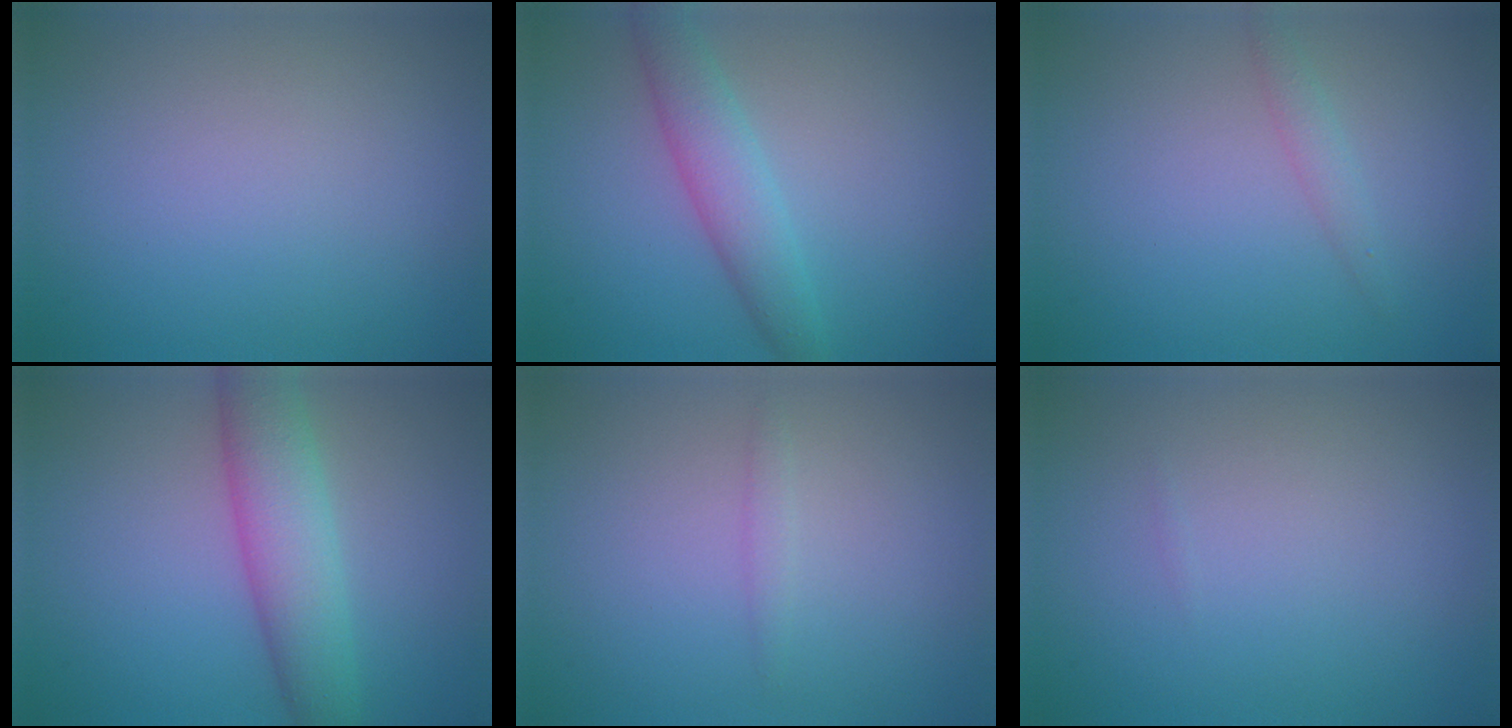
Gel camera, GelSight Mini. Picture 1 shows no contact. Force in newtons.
{"total": 3.5, "press": 3.5, "slide": 0.1}
{"total": 1.2, "press": 1.2, "slide": 0.1}
{"total": 5.4, "press": 5.4, "slide": 0.1}
{"total": 0.8, "press": 0.8, "slide": 0.0}
{"total": 0.0}